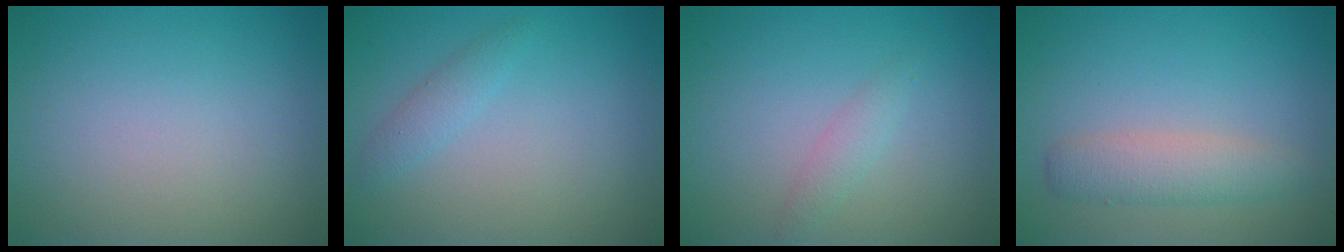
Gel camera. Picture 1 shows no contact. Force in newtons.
{"total": 1.5, "press": 1.4, "slide": 0.1}
{"total": 1.3, "press": 1.3, "slide": 0.1}
{"total": 2.9, "press": 2.9, "slide": 0.1}